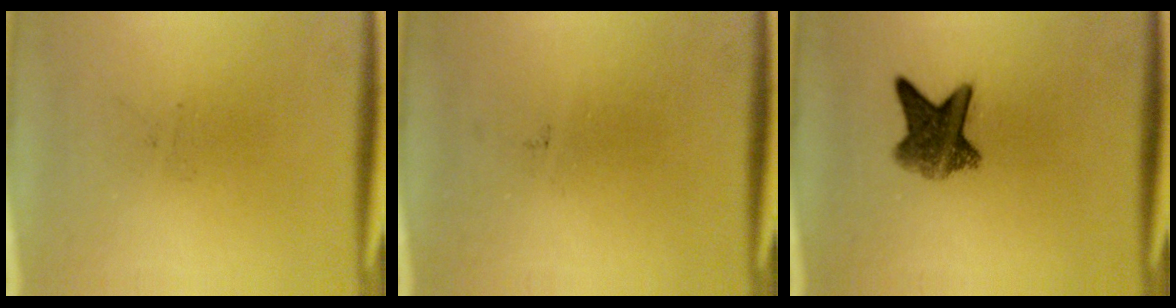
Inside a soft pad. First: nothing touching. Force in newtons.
{"total": 0.0}
{"total": 7.0}